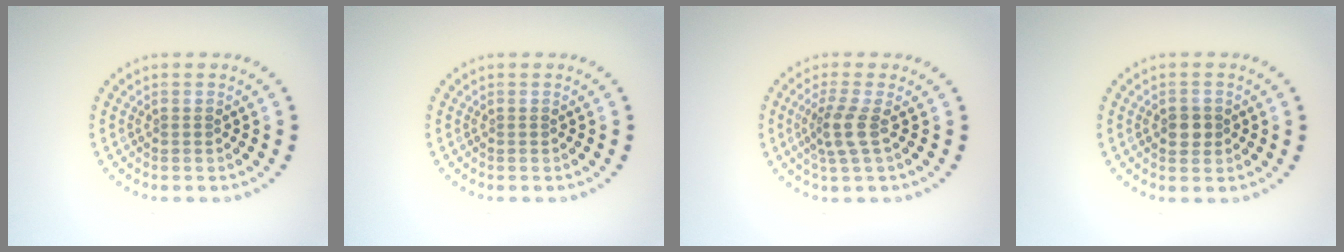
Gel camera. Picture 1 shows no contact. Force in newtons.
{"total": 0.0}
{"total": 2.6, "press": 2.0, "slide": 1.7}
{"total": 1.8, "press": 1.8, "slide": 0.4}